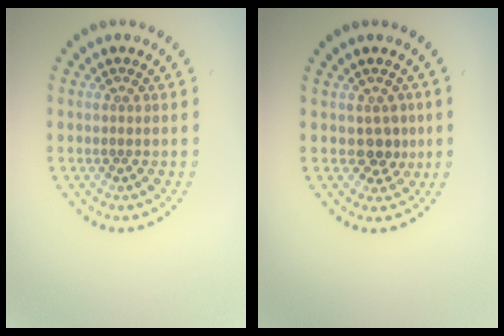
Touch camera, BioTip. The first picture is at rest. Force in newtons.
{"total": 2.0, "press": 1.7, "slide": 1.0}